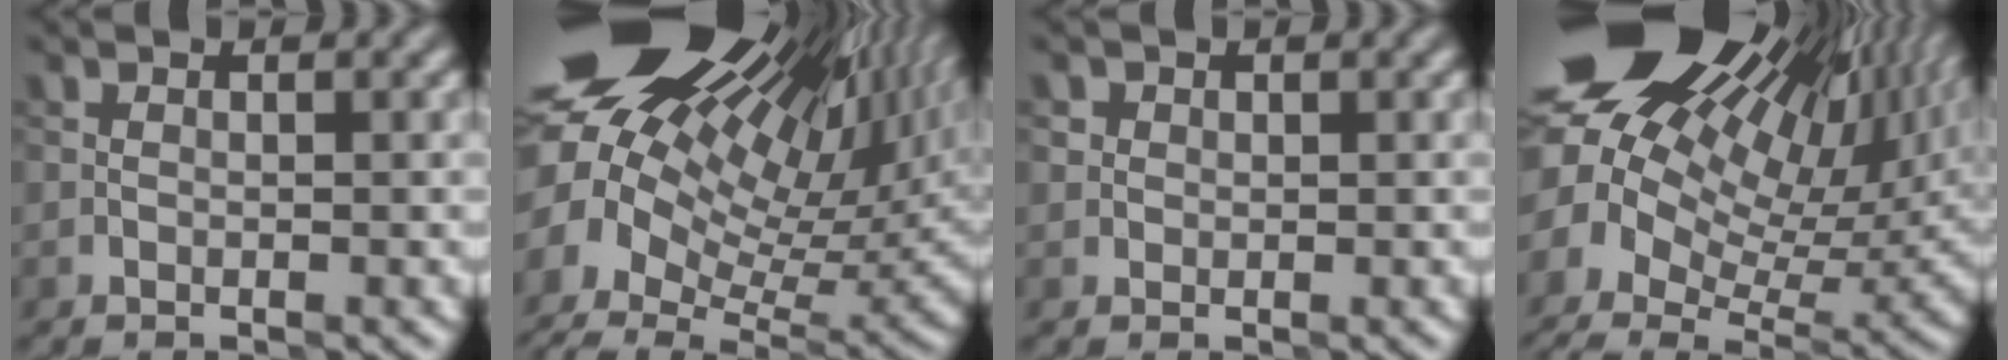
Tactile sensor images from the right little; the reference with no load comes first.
{"total": 19.9, "force": [6.7, 11.4, 14.9], "torque": [-0.276, 0.026, 0.138]}
{"total": 0.7, "force": [0.3, 0.5, -0.2], "torque": [0.010, -0.001, -0.001]}
{"total": 20.0, "force": [7.8, 12.5, 13.5], "torque": [-0.265, 0.031, 0.161]}